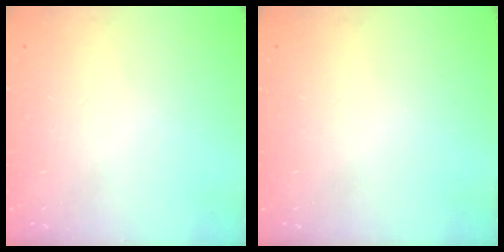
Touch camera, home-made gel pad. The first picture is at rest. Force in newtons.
{"total": 0.0}